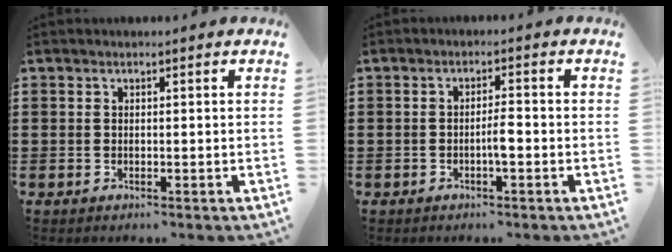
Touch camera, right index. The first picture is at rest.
{"total": 2.8, "force": [-0.9, 0.5, 2.7], "torque": [-0.048, 0.003, -0.017]}